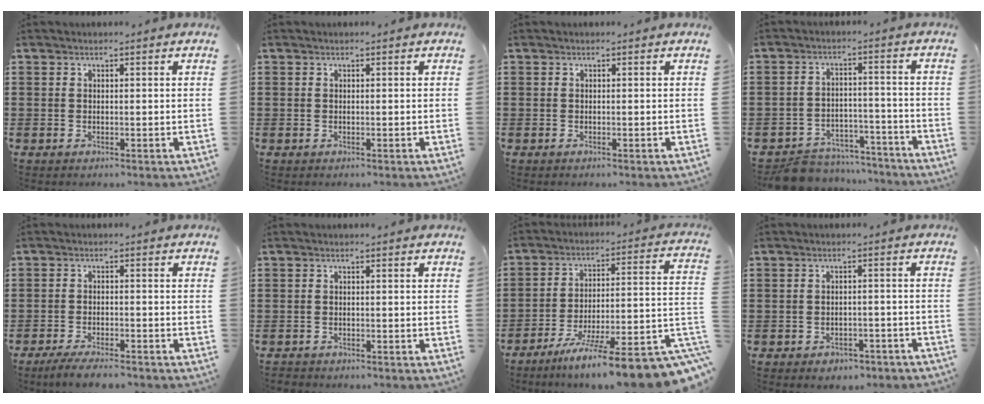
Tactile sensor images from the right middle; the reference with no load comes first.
{"total": 0.0}
{"total": 0.0}
{"total": 6.9, "force": [-6.7, 1.6, 0.6], "torque": [-0.009, 0.024, -0.132]}
{"total": 3.8, "force": [-3.5, 0.4, 1.5], "torque": [-0.038, -0.005, -0.071]}
{"total": 0.9, "force": [-0.8, 0.4, -0.1], "torque": [0.000, 0.003, -0.019]}
{"total": 11.5, "force": [-8.5, 0.1, 7.8], "torque": [-0.118, 0.002, -0.152]}
{"total": 2.3, "force": [-2.2, 0.8, 0.1], "torque": [-0.008, 0.002, -0.047]}